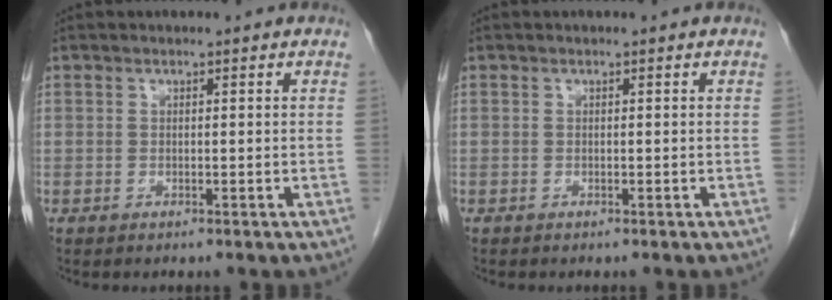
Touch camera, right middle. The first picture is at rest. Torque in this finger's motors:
{"motor_torque": [0.05, 0.01, 0.00, 0.00]}